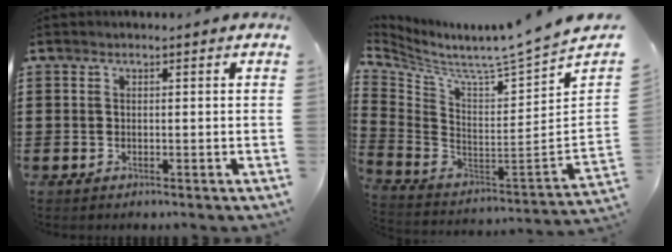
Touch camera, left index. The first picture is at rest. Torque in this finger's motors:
{"motor_torque": [-0.85, 0.14, -0.37, 0.02]}